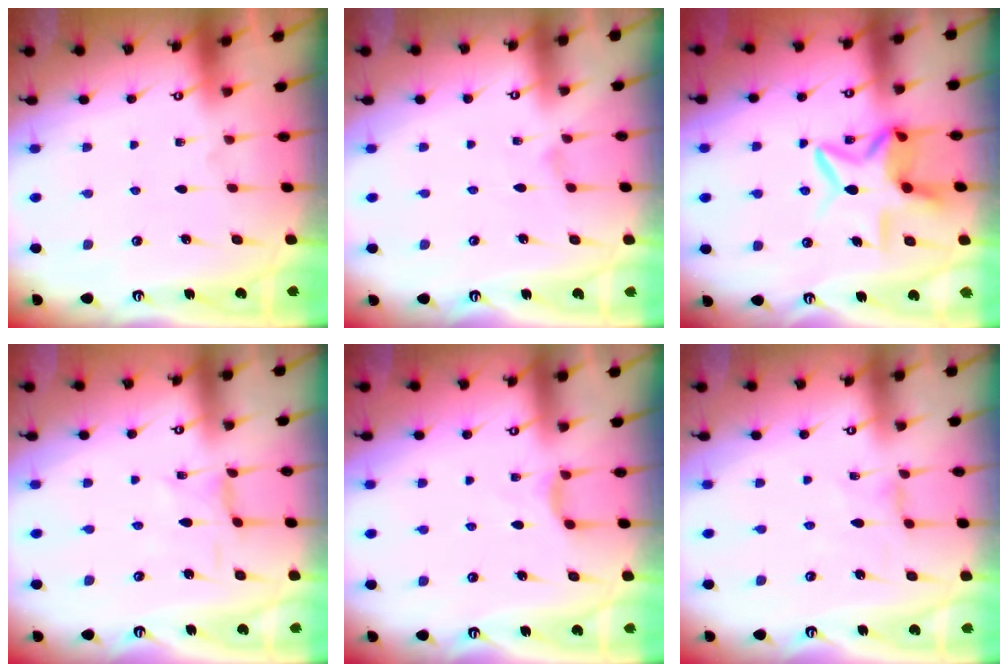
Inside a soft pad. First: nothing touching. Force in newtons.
{"total": 1.0, "press": 1.0, "slide": 0.3}
{"total": 9.7, "press": 9.6, "slide": 0.7}
{"total": 0.6, "press": 0.5, "slide": 0.2}
{"total": 4.0, "press": 3.9, "slide": 0.7}
{"total": 1.6, "press": 1.5, "slide": 0.3}